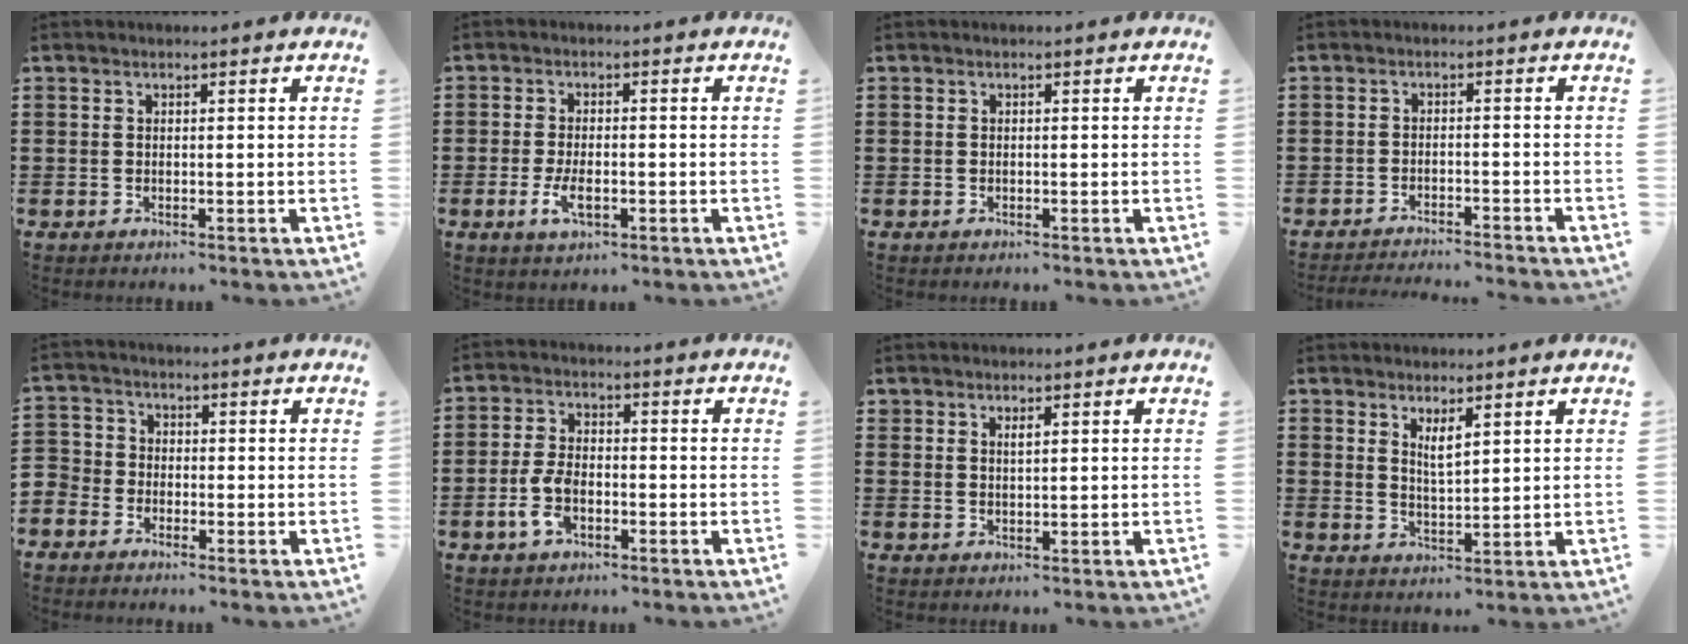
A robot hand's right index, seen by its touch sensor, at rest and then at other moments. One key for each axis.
{"total": 3.9, "fx": -1.2, "fy": 1.7, "fz": 3.3, "tx": -0.071, "ty": -0.003, "tz": -0.024}
{"total": 0.0}
{"total": 2.5, "fx": -2.5, "fy": -0.3, "fz": 0.1, "tx": -0.005, "ty": -0.001, "tz": -0.053}
{"total": 2.8, "fx": -2.3, "fy": 1.6, "fz": -0.2, "tx": -0.017, "ty": 0.002, "tz": -0.055}
{"total": 5.5, "fx": -2.0, "fy": 3.0, "fz": 4.1, "tx": -0.099, "ty": 0.001, "tz": -0.042}
{"total": 1.1, "fx": 0.8, "fy": 0.4, "fz": 0.7, "tx": -0.015, "ty": 0.002, "tz": 0.014}
{"total": 2.9, "fx": 1.8, "fy": 0.9, "fz": 2.2, "tx": -0.046, "ty": 0.002, "tz": 0.031}